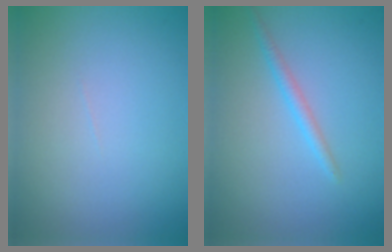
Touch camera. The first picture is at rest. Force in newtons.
{"total": 1.4, "press": 1.4, "slide": 0.1}